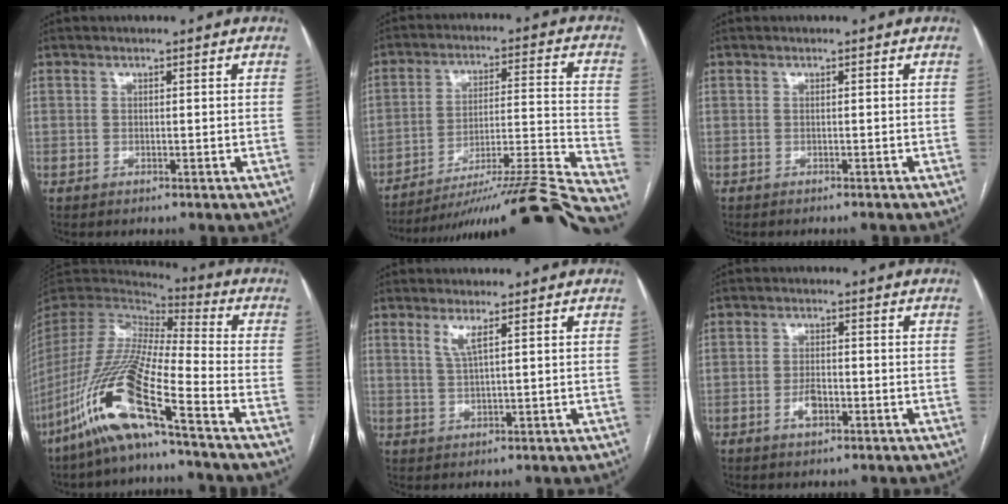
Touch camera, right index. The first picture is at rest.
{"total": 24.4, "force": [-22.1, -2.8, 10.1], "torque": [-0.096, -0.018, -0.325]}
{"total": 1.1, "force": [-1.0, -0.4, 0.3], "torque": [-0.003, 0.001, -0.014]}
{"total": 17.6, "force": [-9.9, 0.8, 14.6], "torque": [-0.314, -0.047, -0.197]}
{"total": 2.6, "force": [1.4, -0.1, 2.2], "torque": [-0.052, -0.005, 0.030]}
{"total": 3.1, "force": [-1.4, 1.3, 2.4], "torque": [-0.047, -0.002, -0.024]}